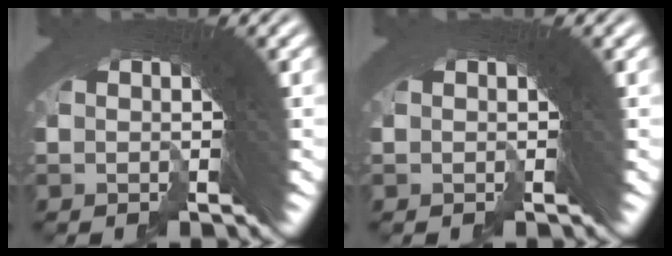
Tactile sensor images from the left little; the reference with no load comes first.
{"total": 0.0}